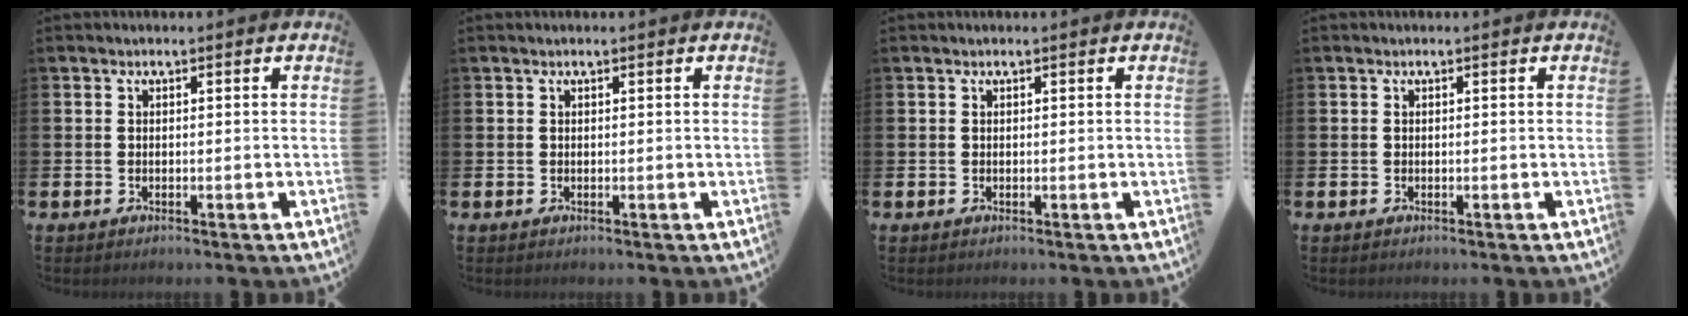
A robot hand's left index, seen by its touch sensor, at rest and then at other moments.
{"total": 0.0}
{"total": 0.0}
{"total": 0.0}